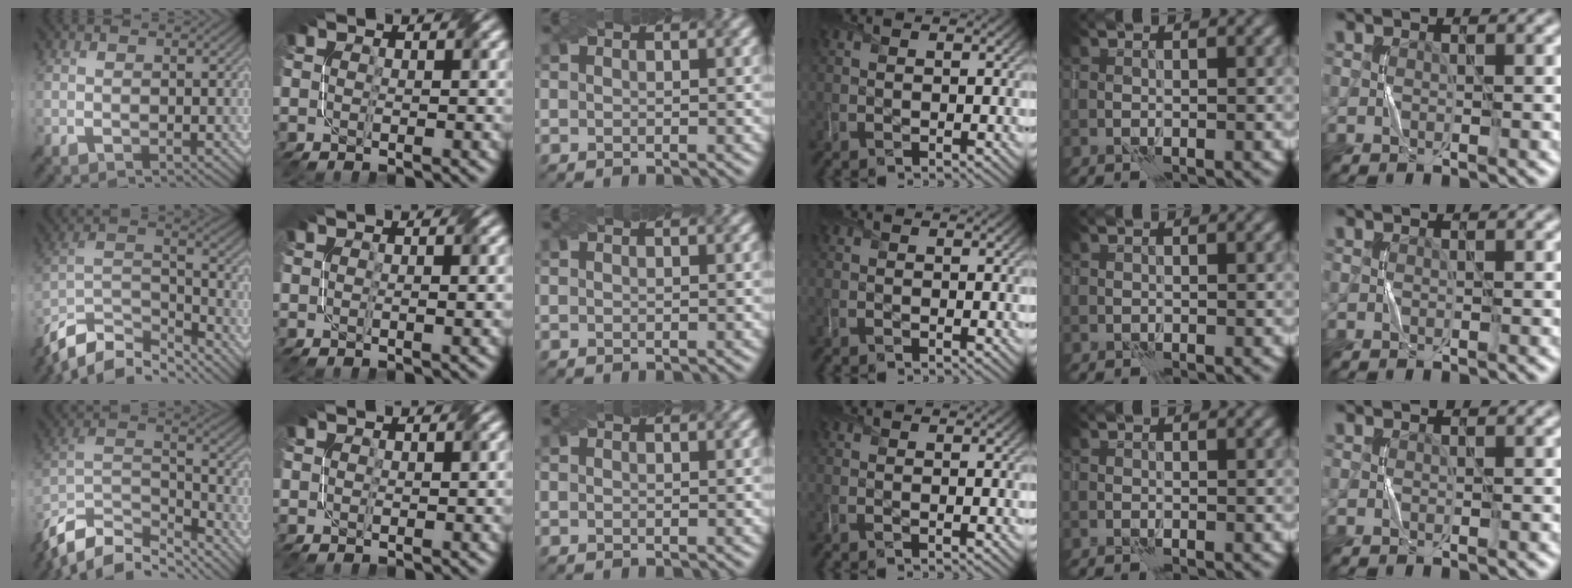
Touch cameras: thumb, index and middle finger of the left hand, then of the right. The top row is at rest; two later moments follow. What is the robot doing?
{"motion": "twist", "object": "screw"}